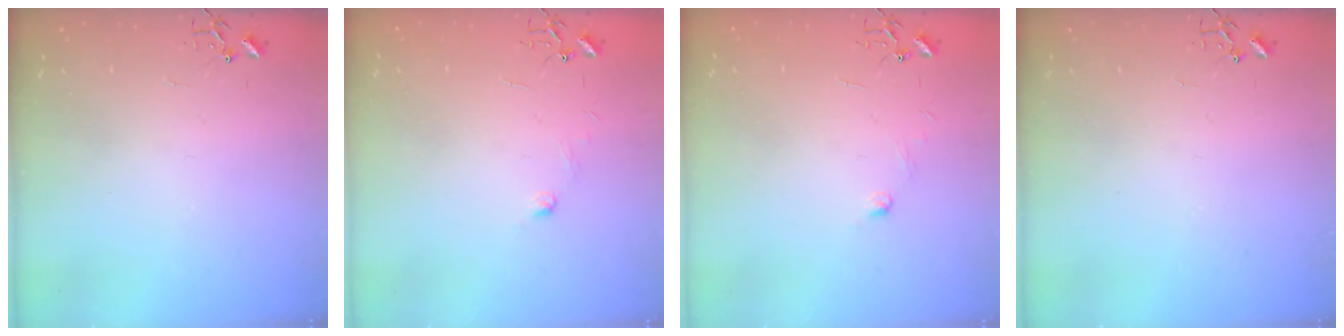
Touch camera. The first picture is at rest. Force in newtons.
{"total": 5.6, "press": 5.6, "slide": 0.7}
{"total": 5.6, "press": 5.6, "slide": 0.7}
{"total": 0.0}